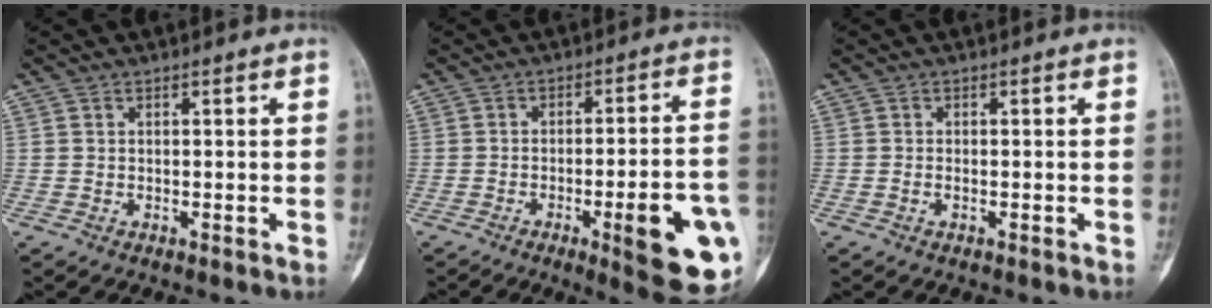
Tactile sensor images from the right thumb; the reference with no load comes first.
{"total": 16.4, "force": [-5.3, 3.4, 15.1], "torque": [-0.163, 0.018, -0.057]}
{"total": 0.8, "force": [-0.2, 0.4, 0.6], "torque": [-0.014, 0.003, -0.002]}